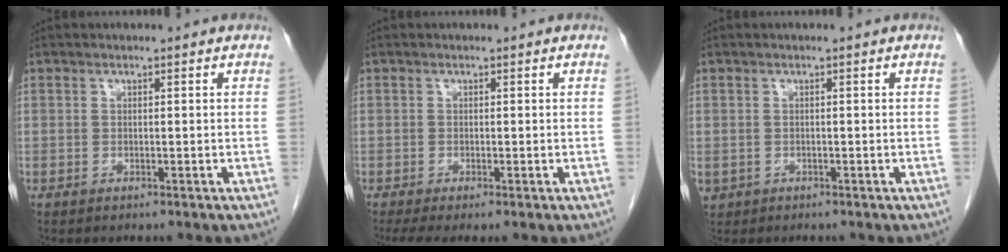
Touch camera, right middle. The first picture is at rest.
{"total": 3.4, "force": [-2.3, 0.4, 2.5], "torque": [-0.045, -0.014, -0.039]}
{"total": 1.7, "force": [-0.8, 1.5, 0.3], "torque": [-0.008, 0.002, -0.007]}